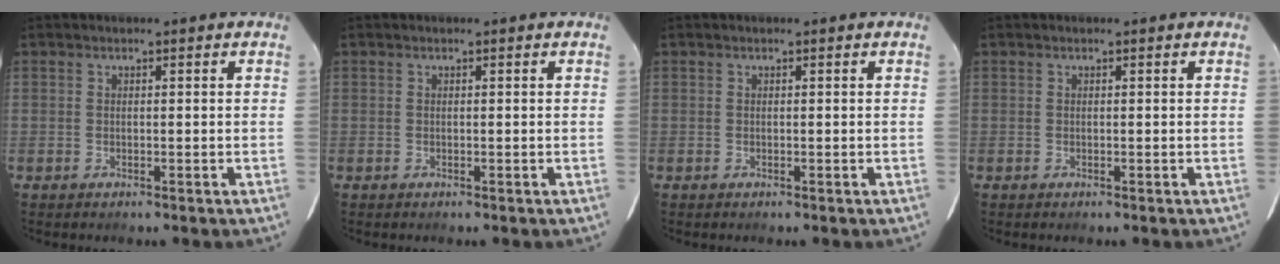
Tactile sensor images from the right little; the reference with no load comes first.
{"total": 0.0}
{"total": 0.0}
{"total": 0.0}